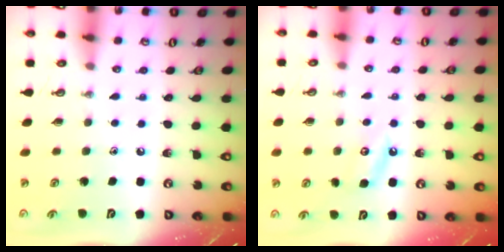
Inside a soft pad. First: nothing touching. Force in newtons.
{"total": 4.4, "press": 4.3, "slide": 0.9}